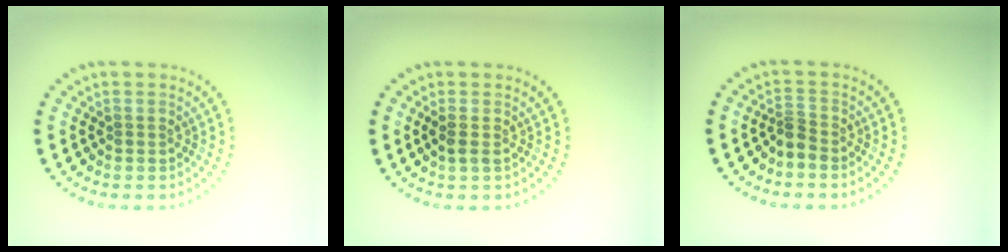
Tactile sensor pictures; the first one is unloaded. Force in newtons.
{"total": 1.1, "press": 1.0, "slide": 0.3}
{"total": 1.6, "press": 1.2, "slide": 1.2}